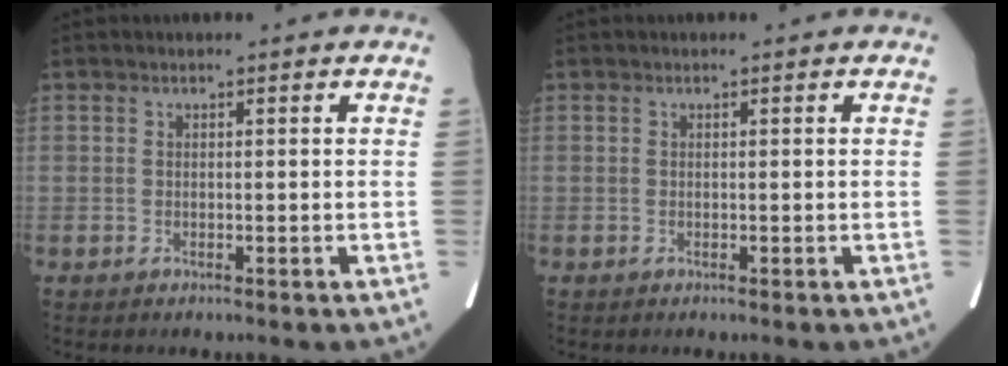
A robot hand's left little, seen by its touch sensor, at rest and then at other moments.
{"total": 0.0}